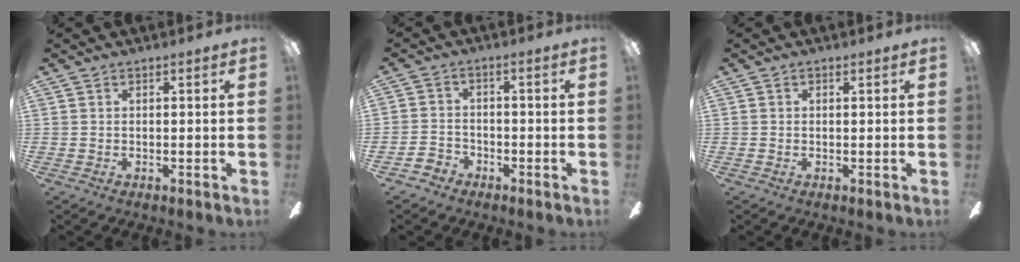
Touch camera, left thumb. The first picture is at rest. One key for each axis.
{"total": 3.6, "fx": -2.8, "fy": 2.2, "fz": 0.5, "tx": -0.013, "ty": 0.015, "tz": -0.055}
{"total": 0.0}